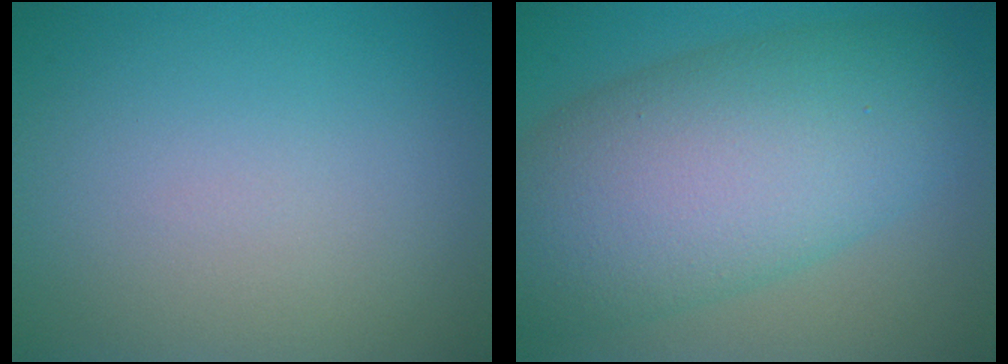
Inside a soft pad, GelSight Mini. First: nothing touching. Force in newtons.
{"total": 11.4, "press": 11.4, "slide": 0.5}